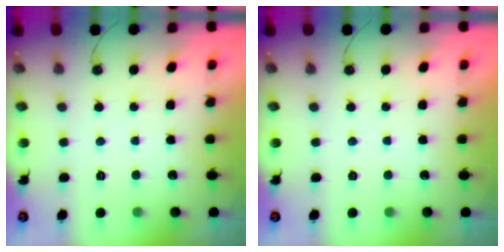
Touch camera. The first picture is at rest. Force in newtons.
{"total": 0.0}